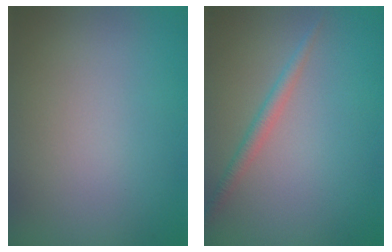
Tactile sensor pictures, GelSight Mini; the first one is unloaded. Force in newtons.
{"total": 1.6, "press": 1.6, "slide": 0.1}